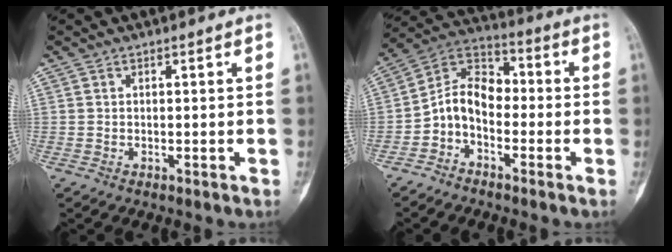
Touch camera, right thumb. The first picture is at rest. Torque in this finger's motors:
{"motor_torque": [0.14, 0.15, 0.46, -0.43, 0.11]}